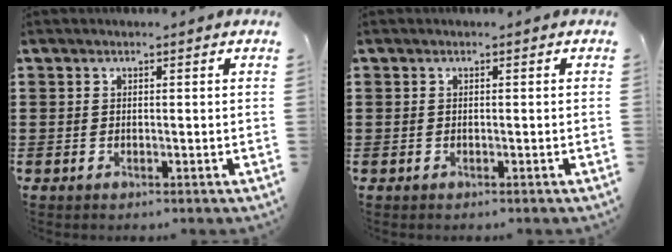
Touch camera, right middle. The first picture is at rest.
{"total": 0.0}